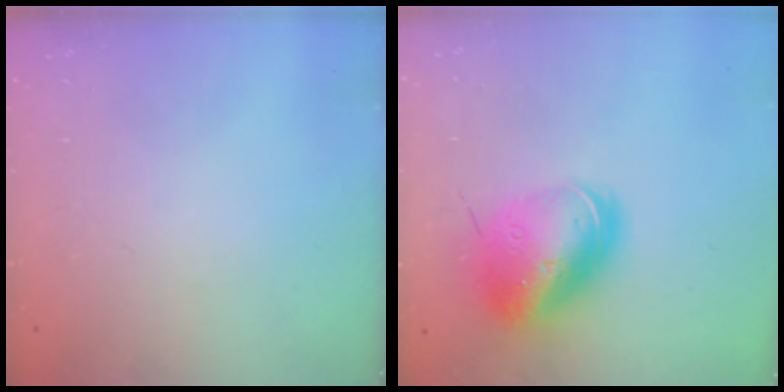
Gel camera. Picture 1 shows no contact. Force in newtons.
{"total": 18.0, "press": 17.7, "slide": 3.1}